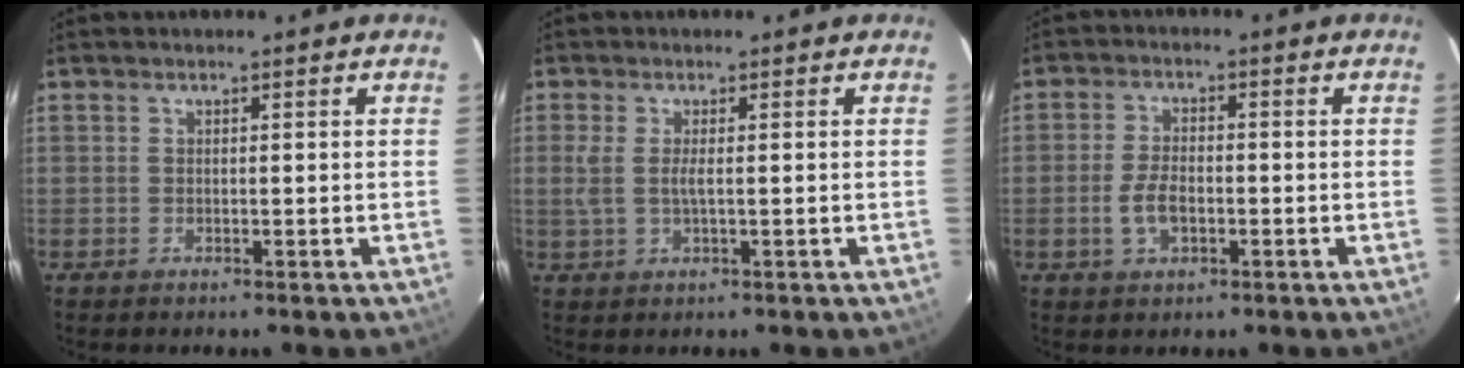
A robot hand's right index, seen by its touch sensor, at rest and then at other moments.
{"total": 3.2, "force": [0.1, 0.6, 3.1], "torque": [-0.067, -0.003, 0.002]}
{"total": 5.1, "force": [-1.6, 2.7, 4.0], "torque": [-0.085, -0.001, -0.027]}